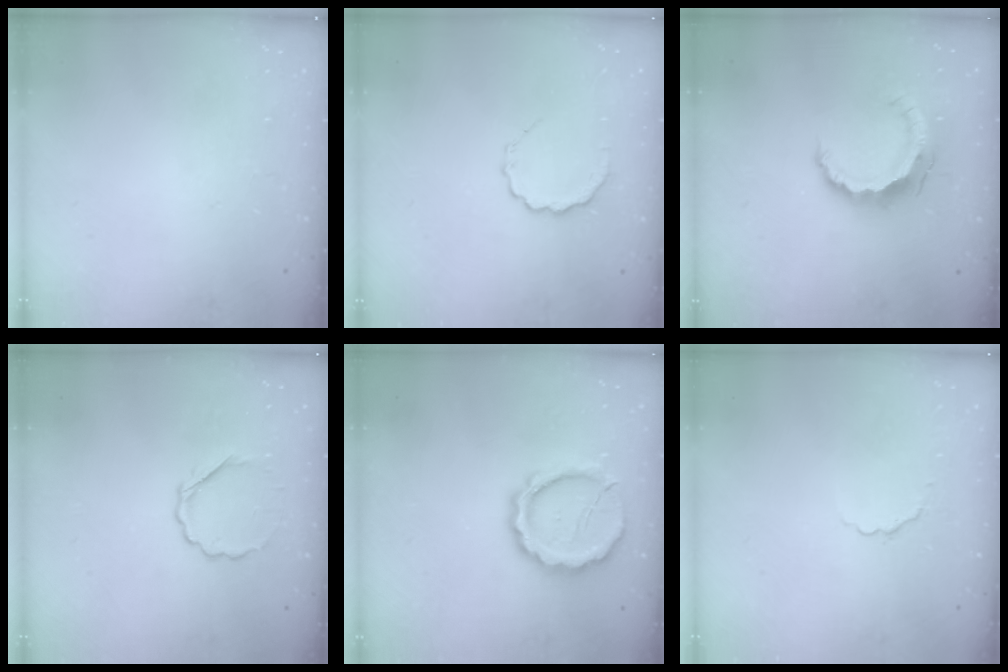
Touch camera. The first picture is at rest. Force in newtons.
{"total": 6.1, "press": 6.0, "slide": 1.1}
{"total": 8.1, "press": 8.0, "slide": 1.2}
{"total": 5.2, "press": 5.0, "slide": 1.2}
{"total": 14.2, "press": 14.0, "slide": 2.5}
{"total": 1.8, "press": 1.5, "slide": 1.0}